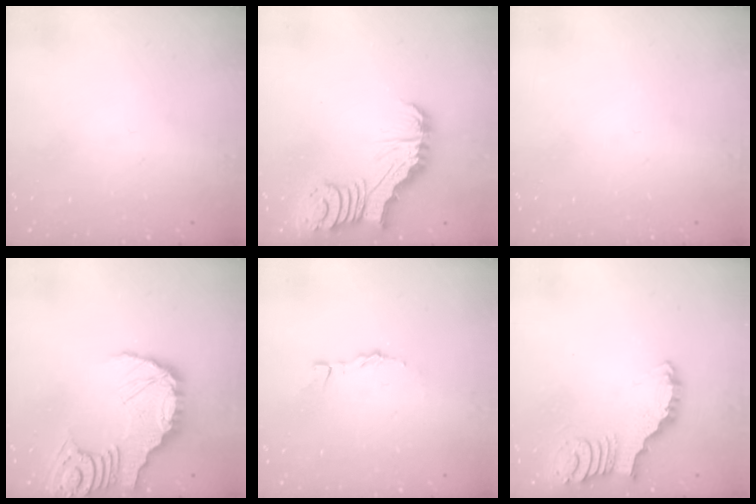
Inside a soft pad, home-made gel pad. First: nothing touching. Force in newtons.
{"total": 6.8, "press": 6.8, "slide": 0.9}
{"total": 0.0}
{"total": 12.4, "press": 12.4, "slide": 0.8}
{"total": 1.4, "press": 1.4, "slide": 0.1}
{"total": 5.8, "press": 5.7, "slide": 0.6}